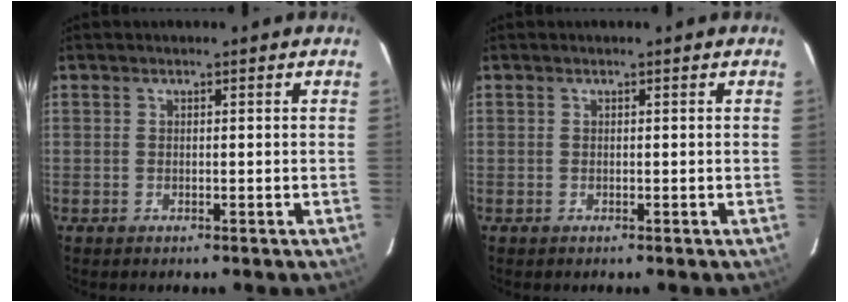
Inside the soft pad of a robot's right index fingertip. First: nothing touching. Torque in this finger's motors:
{"motor_torque": [0.00, 0.00, 0.00, 0.00]}